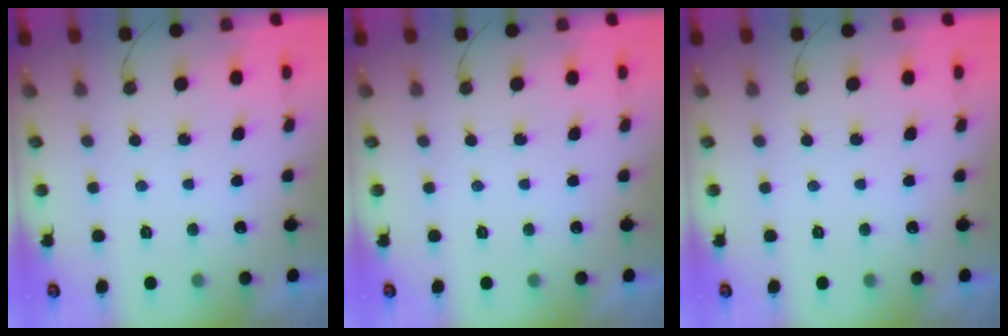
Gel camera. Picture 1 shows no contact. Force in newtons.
{"total": 0.0}
{"total": 0.0}